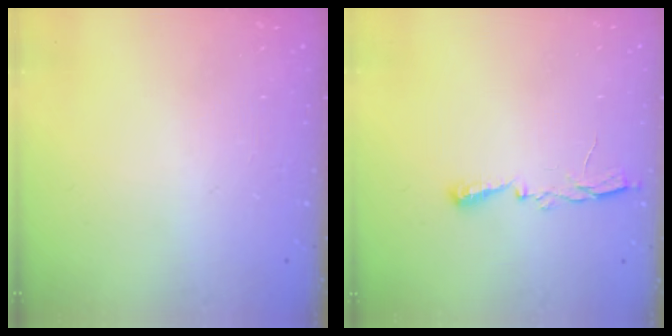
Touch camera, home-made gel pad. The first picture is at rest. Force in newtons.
{"total": 5.2, "press": 5.1, "slide": 0.8}